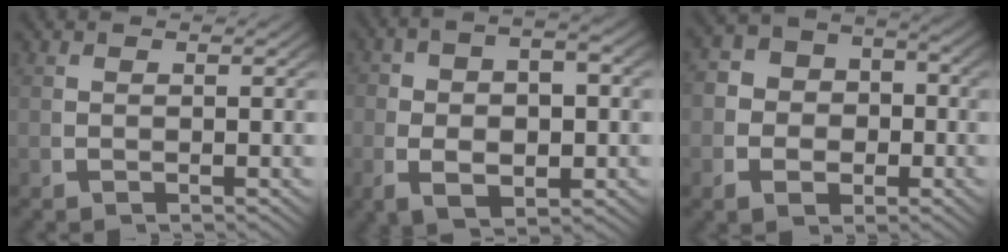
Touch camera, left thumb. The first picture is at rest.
{"total": 5.6, "force": [-0.7, 3.2, 4.5], "torque": [-0.081, -0.014, 0.002]}
{"total": 6.7, "force": [-0.6, 5.5, 3.8], "torque": [-0.067, -0.014, -0.010]}